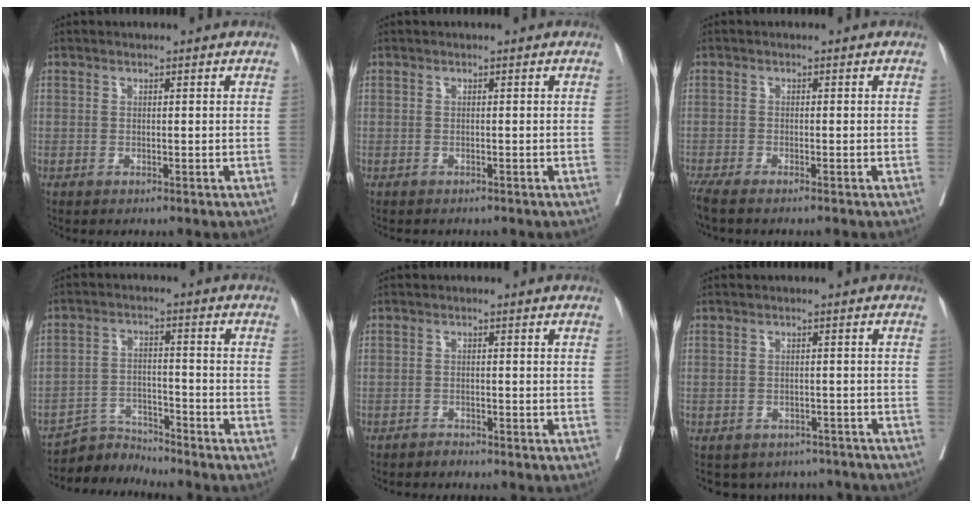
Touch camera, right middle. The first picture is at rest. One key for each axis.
{"total": 0.9, "fx": -0.8, "fy": 0.4, "fz": 0.0, "tx": -0.009, "ty": 0.000, "tz": -0.011}
{"total": 4.7, "fx": -3.9, "fy": -0.1, "fz": 2.5, "tx": -0.031, "ty": -0.010, "tz": -0.063}
{"total": 5.5, "fx": -5.4, "fy": -0.2, "fz": -1.2, "tx": 0.019, "ty": 0.004, "tz": -0.095}
{"total": 1.1, "fx": -1.1, "fy": 0.1, "fz": -0.1, "tx": 0.001, "ty": -0.003, "tz": -0.016}
{"total": 10.3, "fx": -9.2, "fy": 4.3, "fz": 1.0, "tx": -0.010, "ty": 0.015, "tz": -0.097}